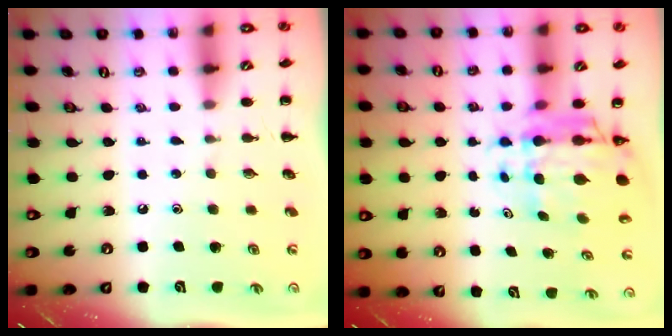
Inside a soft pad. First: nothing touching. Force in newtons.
{"total": 8.1, "press": 7.8, "slide": 2.4}